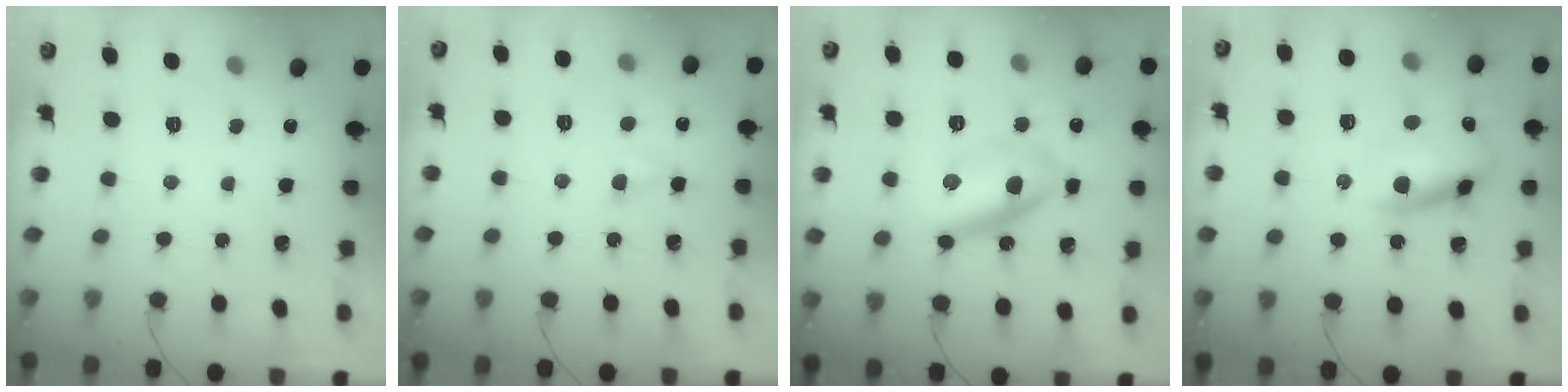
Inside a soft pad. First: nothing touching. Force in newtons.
{"total": 1.0, "press": 0.8, "slide": 0.6}
{"total": 9.7, "press": 9.7, "slide": 0.5}
{"total": 10.8, "press": 10.7, "slide": 1.8}